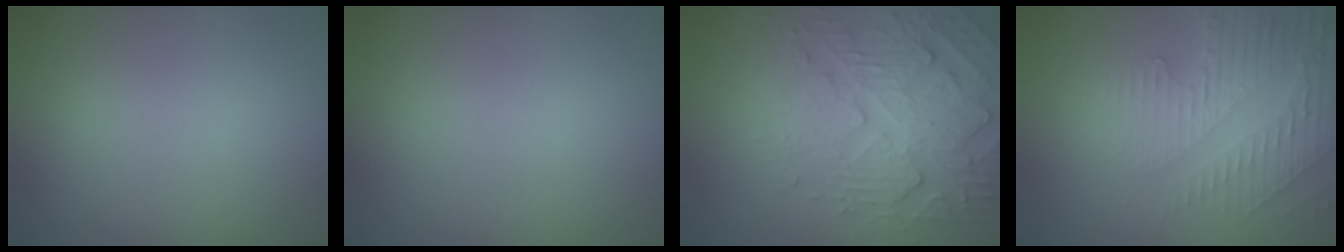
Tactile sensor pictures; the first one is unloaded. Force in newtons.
{"total": 0.0}
{"total": 5.7, "press": 4.6, "slide": 3.3}
{"total": 3.9, "press": 3.7, "slide": 1.2}